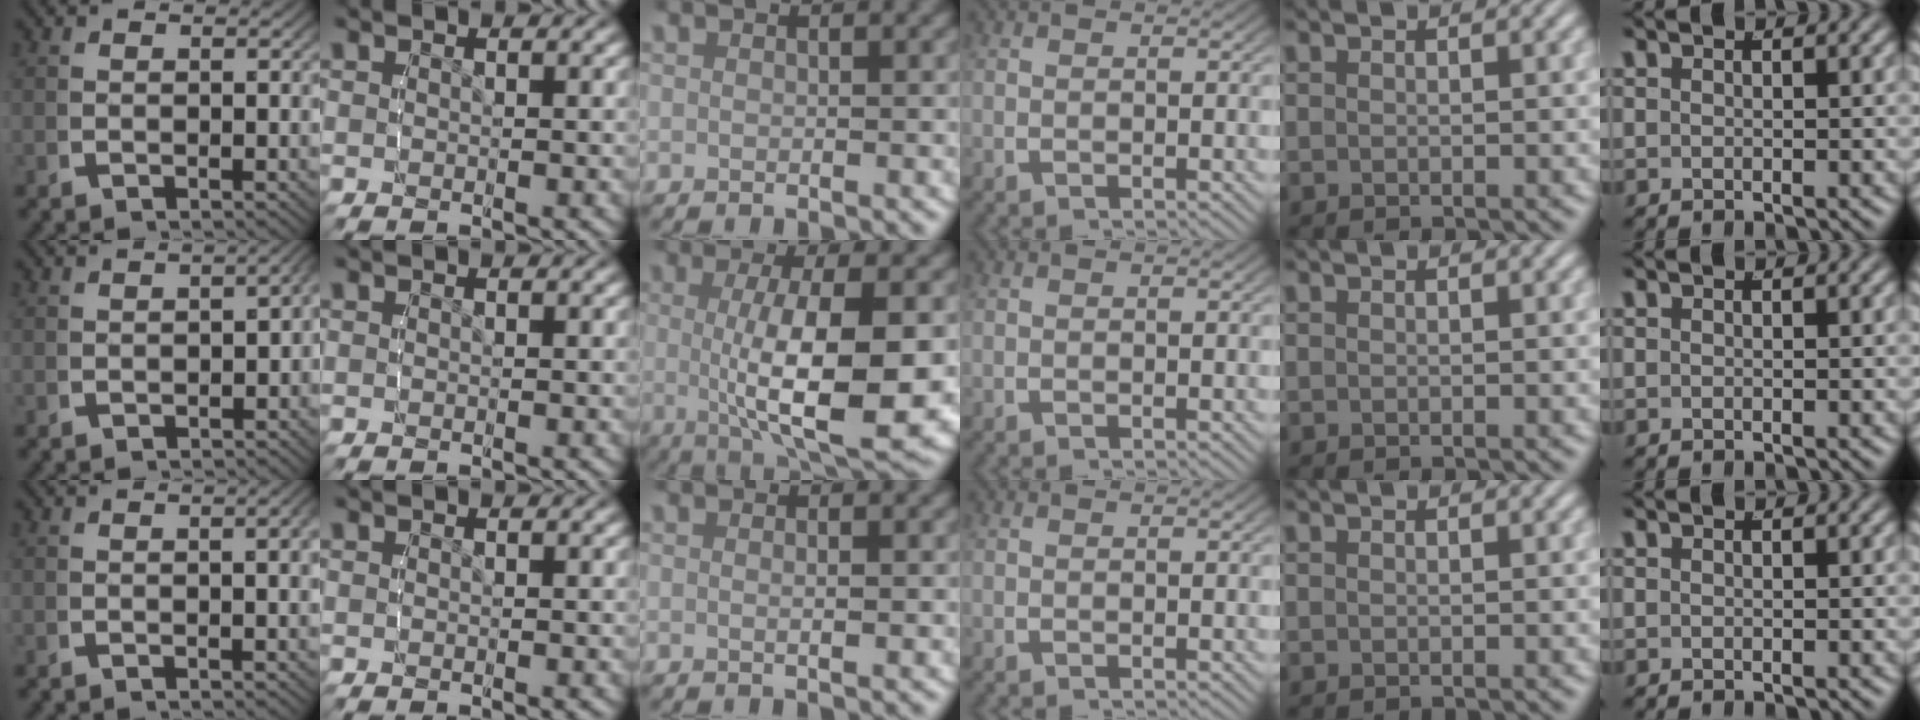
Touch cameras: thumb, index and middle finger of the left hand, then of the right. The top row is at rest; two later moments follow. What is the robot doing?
{"motion": "lift_and_place", "object": "cubes"}